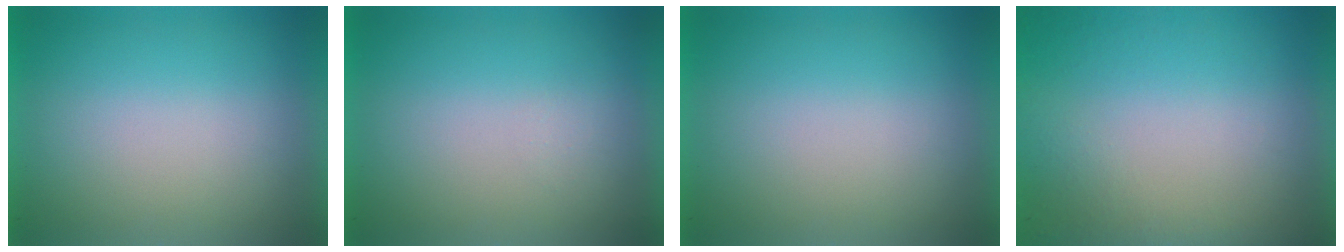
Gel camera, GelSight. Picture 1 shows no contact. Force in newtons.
{"total": 1.3}
{"total": 0.0}
{"total": 8.0}